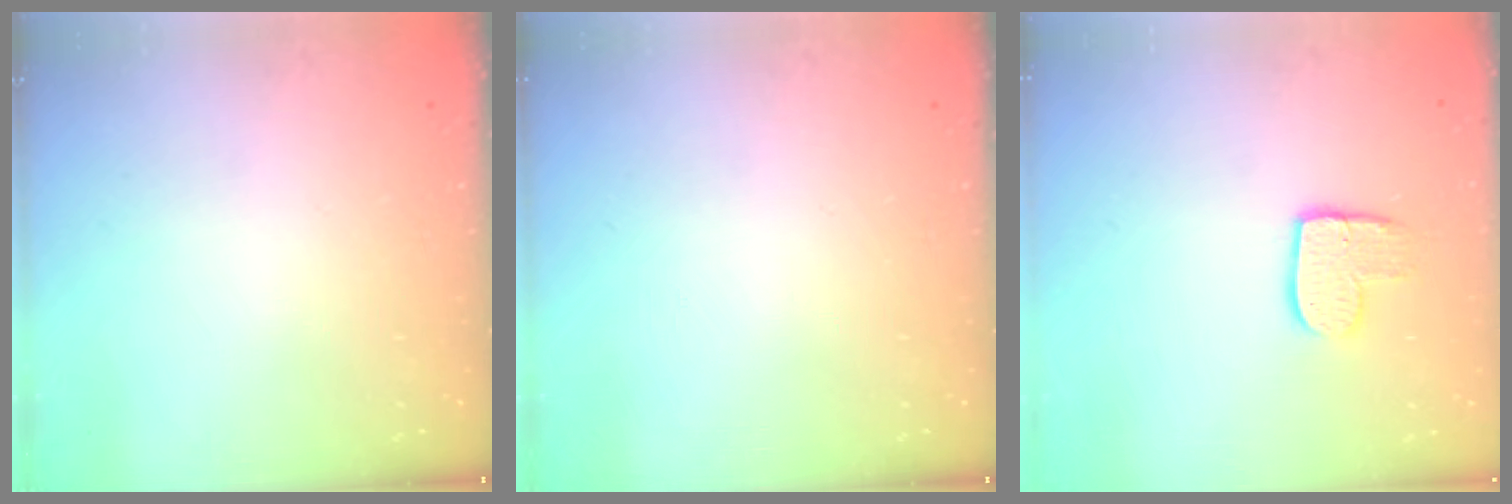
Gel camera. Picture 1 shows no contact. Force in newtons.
{"total": 0.0}
{"total": 9.1, "press": 9.0, "slide": 0.7}